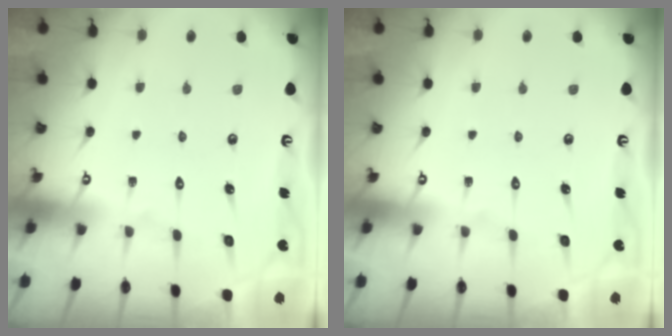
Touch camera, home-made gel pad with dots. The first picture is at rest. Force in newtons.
{"total": 0.0}